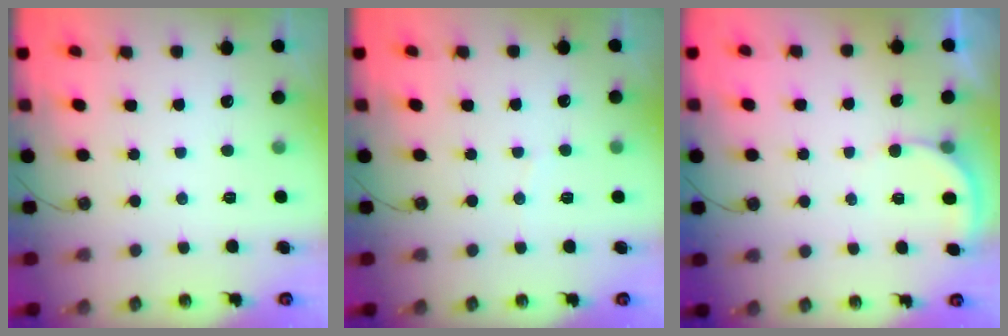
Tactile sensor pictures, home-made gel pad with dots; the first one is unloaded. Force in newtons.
{"total": 2.9, "press": 2.9, "slide": 0.3}
{"total": 3.3, "press": 3.2, "slide": 0.5}